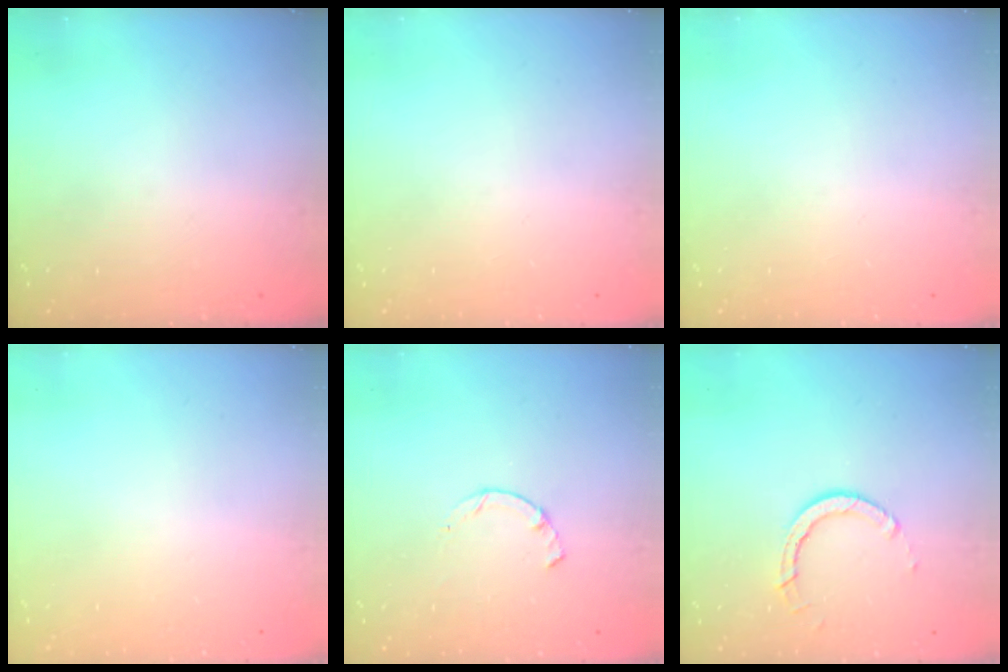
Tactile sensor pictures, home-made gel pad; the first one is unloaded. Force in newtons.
{"total": 0.0}
{"total": 0.0}
{"total": 2.6, "press": 2.6, "slide": 0.2}
{"total": 1.7, "press": 1.6, "slide": 0.4}
{"total": 5.4, "press": 5.4, "slide": 0.5}